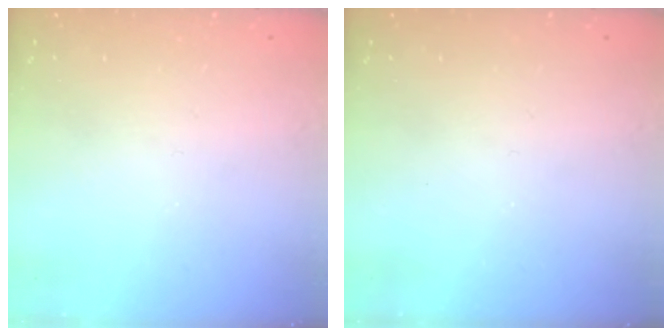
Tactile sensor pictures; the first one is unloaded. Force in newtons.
{"total": 0.0}